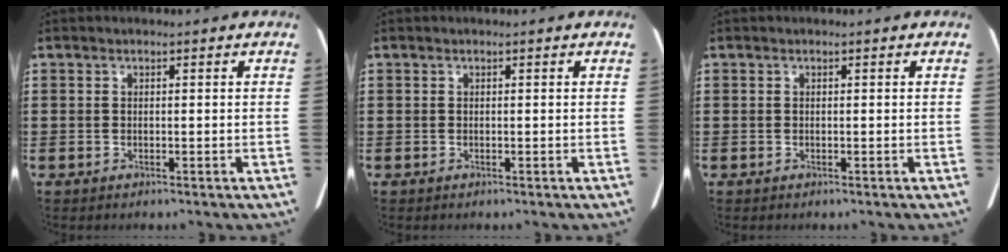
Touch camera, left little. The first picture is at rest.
{"total": 0.0}
{"total": 0.0}